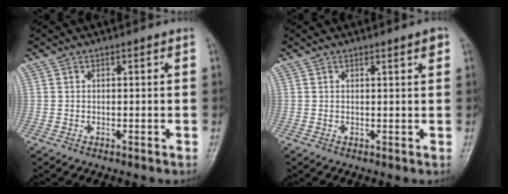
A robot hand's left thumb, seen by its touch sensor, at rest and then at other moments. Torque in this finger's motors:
{"motor_torque": [-0.03, 0.00, 0.07, 0.06, 0.05]}